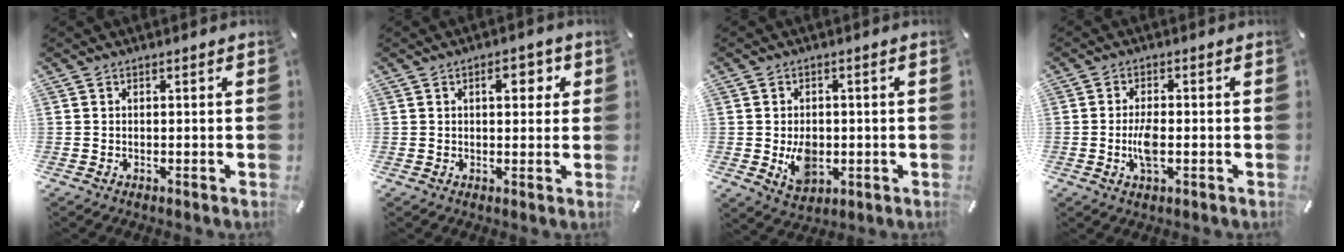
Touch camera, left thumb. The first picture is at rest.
{"total": 4.8, "force": [1.6, 2.5, 3.8], "torque": [-0.042, -0.005, 0.014]}
{"total": 7.3, "force": [-1.0, 5.7, 4.4], "torque": [-0.064, 0.001, -0.014]}
{"total": 5.0, "force": [-1.0, 2.0, 4.5], "torque": [-0.098, -0.001, -0.021]}